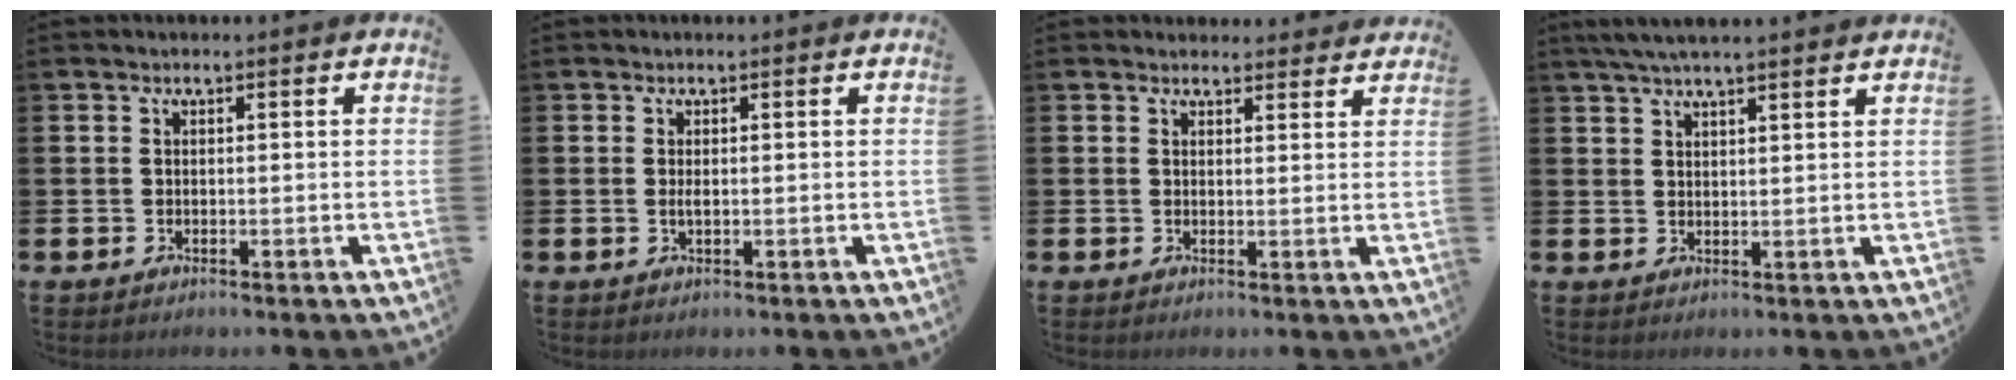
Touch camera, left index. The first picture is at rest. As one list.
[{"total": 0.8, "force": [0.0, 0.2, 0.8], "torque": [-0.009, -0.002, -0.002]}, {"total": 2.4, "force": [2.3, 0.7, -0.1], "torque": [0.006, -0.011, 0.042]}, {"total": 3.9, "force": [3.5, 0.2, 1.8], "torque": [-0.036, -0.004, 0.063]}]